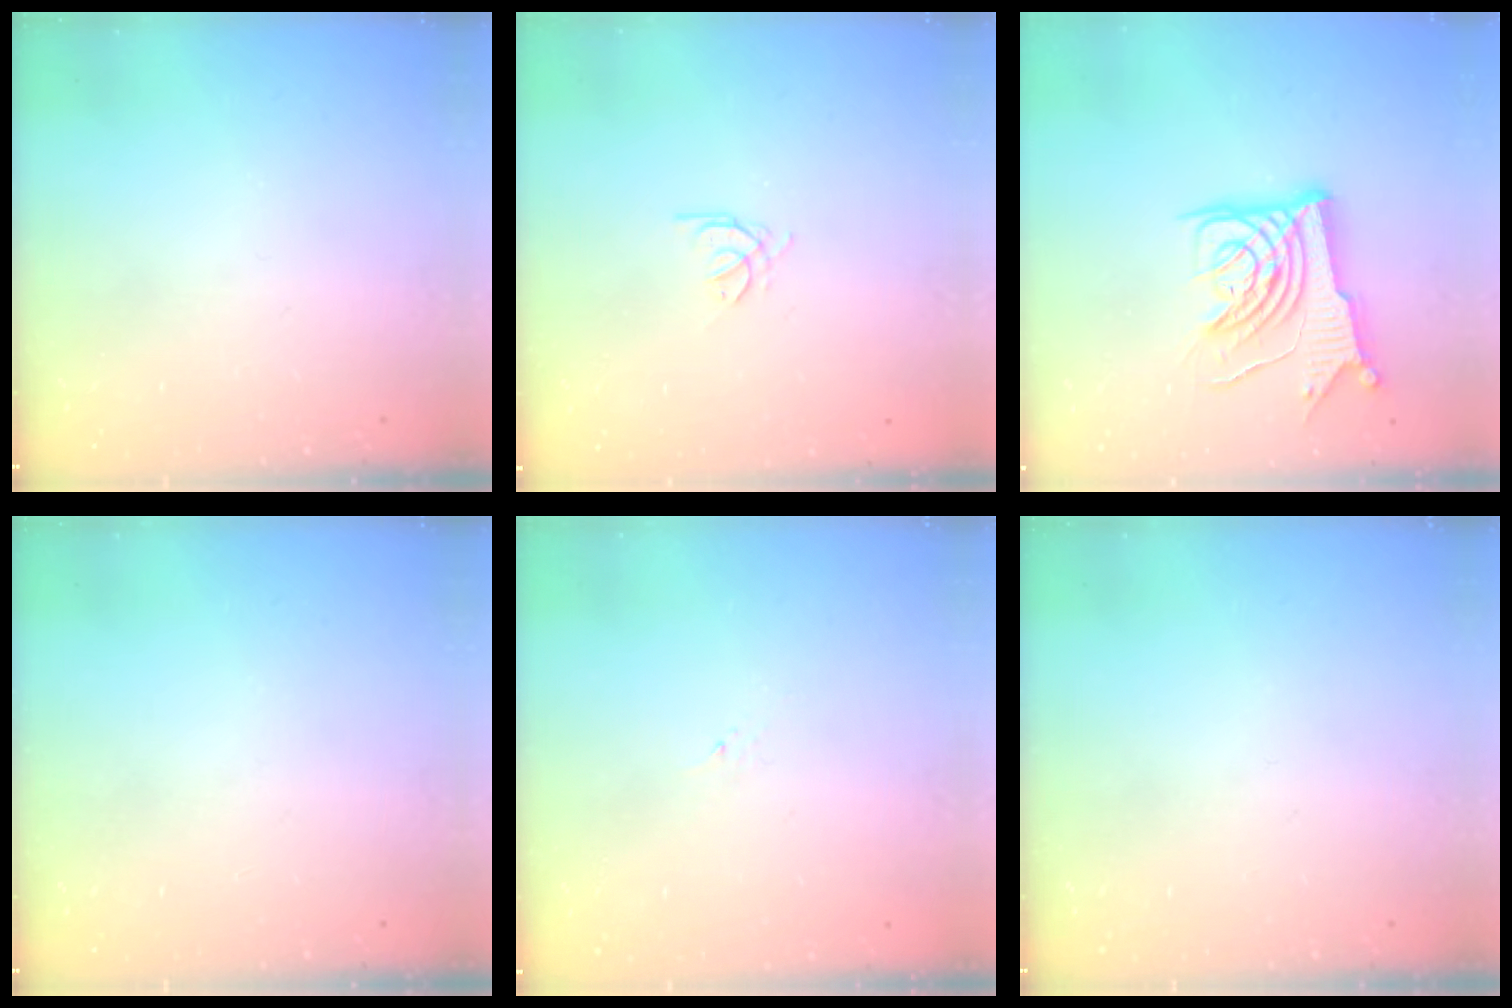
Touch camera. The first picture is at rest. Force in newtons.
{"total": 1.2, "press": 1.1, "slide": 0.4}
{"total": 13.6, "press": 13.5, "slide": 1.8}
{"total": 0.0}
{"total": 1.2, "press": 1.1, "slide": 0.2}
{"total": 0.0}